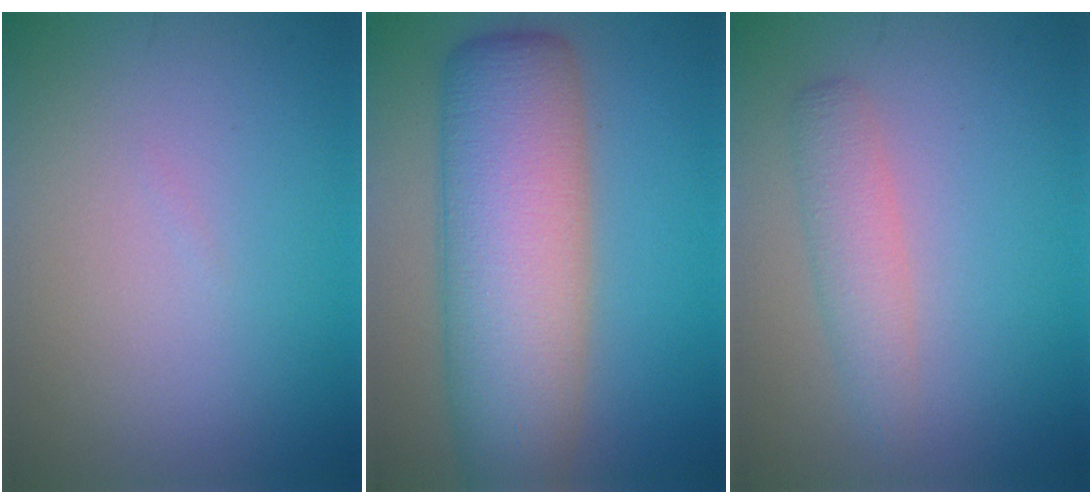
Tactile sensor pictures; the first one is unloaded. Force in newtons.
{"total": 11.3, "press": 11.3, "slide": 0.3}
{"total": 2.6, "press": 2.6, "slide": 0.0}